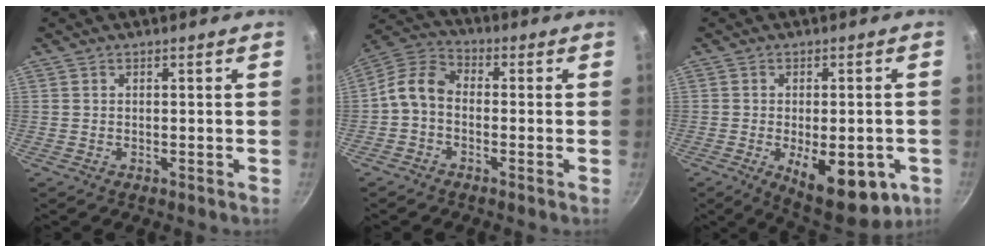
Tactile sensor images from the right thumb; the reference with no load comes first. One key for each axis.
{"total": 6.9, "fx": -1.7, "fy": 4.8, "fz": 4.6, "tx": -0.094, "ty": 0.038, "tz": -0.052}
{"total": 14.8, "fx": -4.8, "fy": 6.6, "fz": 12.3, "tx": -0.132, "ty": -0.003, "tz": -0.052}